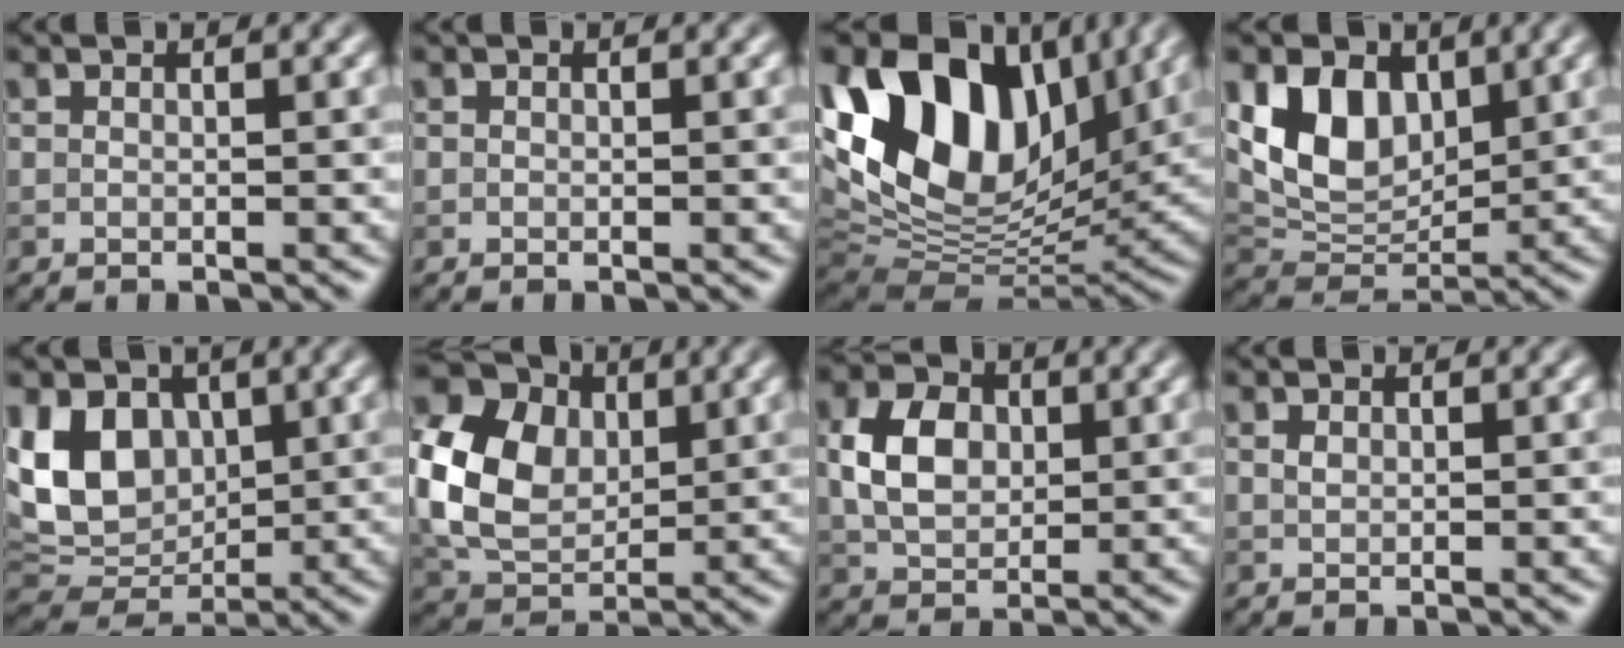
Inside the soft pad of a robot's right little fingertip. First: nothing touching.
{"total": 0.0}
{"total": 17.2, "force": [6.4, 10.4, 12.1], "torque": [-0.233, 0.026, 0.109]}
{"total": 7.3, "force": [2.6, 5.0, 4.6], "torque": [-0.088, -0.010, 0.047]}
{"total": 8.9, "force": [1.8, 6.6, 5.8], "torque": [-0.123, -0.006, 0.028]}
{"total": 10.6, "force": [1.1, 8.0, 6.8], "torque": [-0.177, 0.001, 0.029]}
{"total": 5.3, "force": [0.7, 3.9, 3.6], "torque": [-0.076, 0.006, 0.010]}
{"total": 0.6, "force": [0.3, 0.4, 0.4], "torque": [-0.010, 0.000, 0.006]}